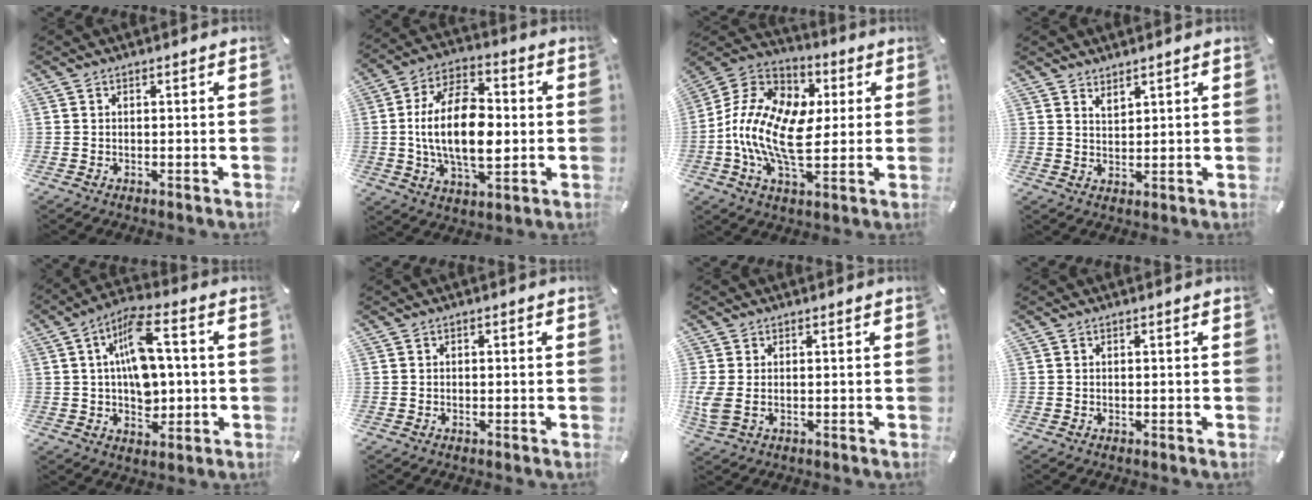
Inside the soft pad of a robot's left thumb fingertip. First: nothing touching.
{"total": 17.7, "force": [-0.4, 10.0, 14.6], "torque": [-0.293, 0.001, -0.012]}
{"total": 16.1, "force": [-1.4, 10.0, 12.6], "torque": [-0.290, -0.001, -0.031]}
{"total": 2.6, "force": [2.4, 0.9, 0.1], "torque": [-0.002, -0.013, 0.046]}
{"total": 11.6, "force": [1.3, 7.2, 9.1], "torque": [-0.157, 0.010, 0.025]}
{"total": 0.6, "force": [-0.2, 0.4, 0.4], "torque": [-0.007, 0.001, -0.004]}
{"total": 3.7, "force": [0.1, 2.0, 3.1], "torque": [-0.077, -0.003, -0.001]}
{"total": 0.0}